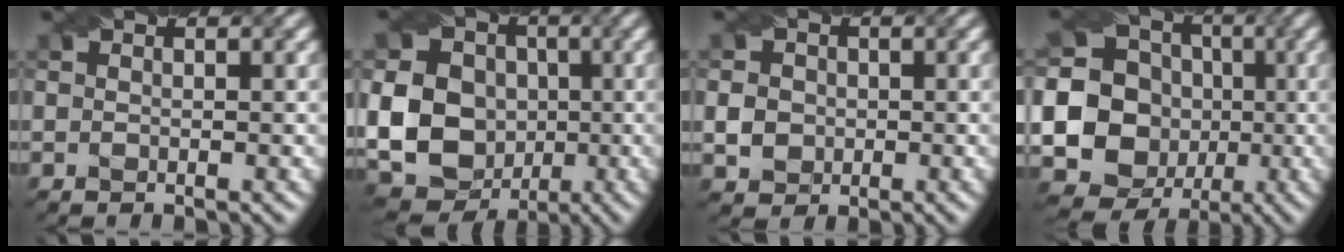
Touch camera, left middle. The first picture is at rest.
{"total": 17.3, "force": [-1.4, 15.5, 7.7], "torque": [-0.162, 0.004, -0.054]}
{"total": 2.5, "force": [-0.4, 2.3, 1.0], "torque": [-0.023, 0.000, -0.007]}
{"total": 20.8, "force": [-2.3, 19.8, 5.8], "torque": [-0.135, -0.006, -0.081]}